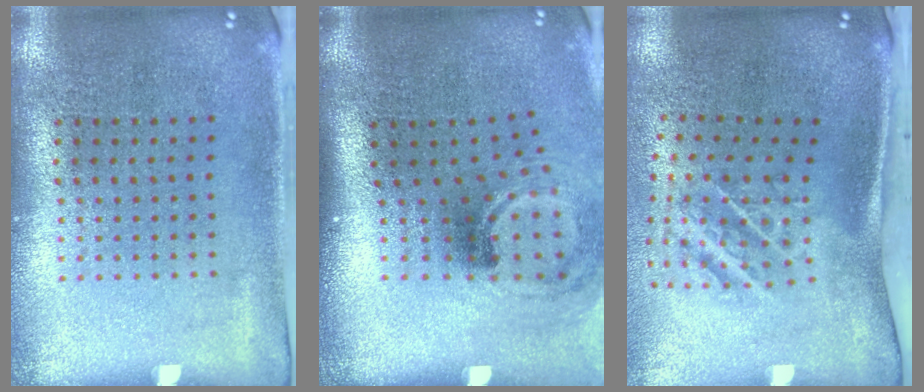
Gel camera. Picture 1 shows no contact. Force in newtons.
{"total": 1.8, "press": 1.2, "slide": 1.3}
{"total": 2.1, "press": 1.3, "slide": 1.6}